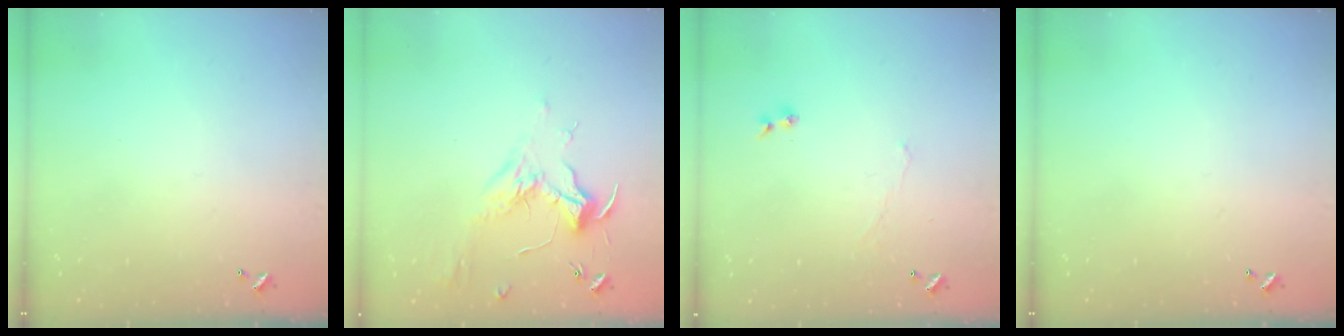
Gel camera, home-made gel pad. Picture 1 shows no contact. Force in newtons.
{"total": 1.8, "press": 1.7, "slide": 0.7}
{"total": 1.5, "press": 1.4, "slide": 0.6}
{"total": 0.0}